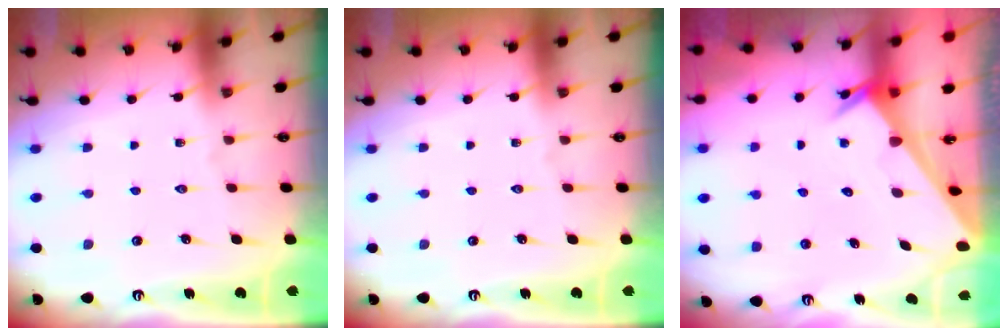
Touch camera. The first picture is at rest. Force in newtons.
{"total": 0.0}
{"total": 3.5, "press": 3.5, "slide": 0.3}